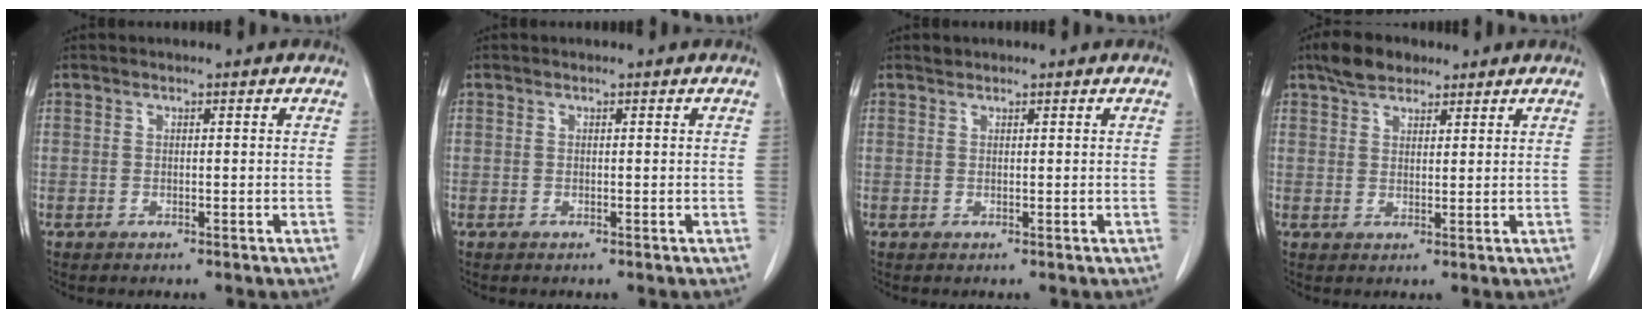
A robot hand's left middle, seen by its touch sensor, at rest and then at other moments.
{"total": 0.0}
{"total": 0.6, "force": [0.5, 0.2, 0.0], "torque": [-0.007, 0.004, 0.011]}
{"total": 4.8, "force": [3.7, 2.3, 2.1], "torque": [-0.046, 0.015, 0.069]}